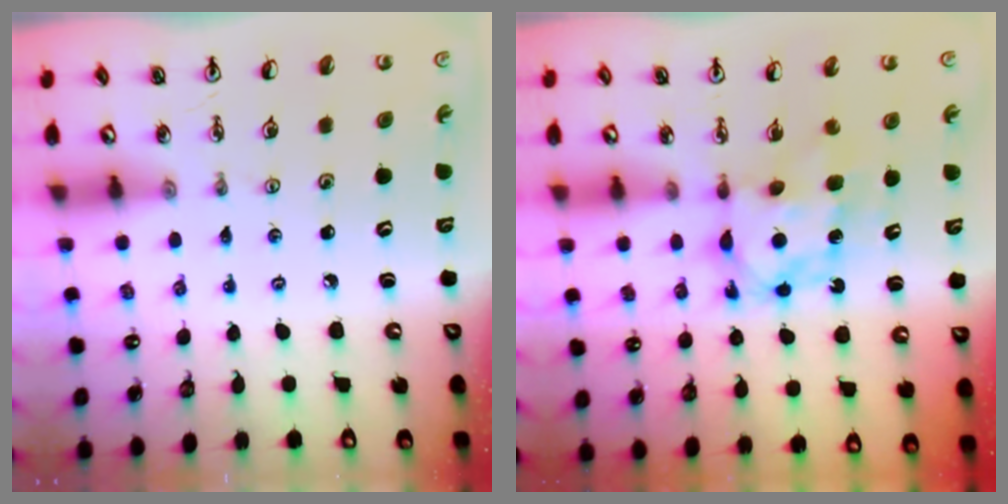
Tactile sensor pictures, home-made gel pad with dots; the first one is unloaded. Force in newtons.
{"total": 6.7, "press": 6.7, "slide": 0.5}